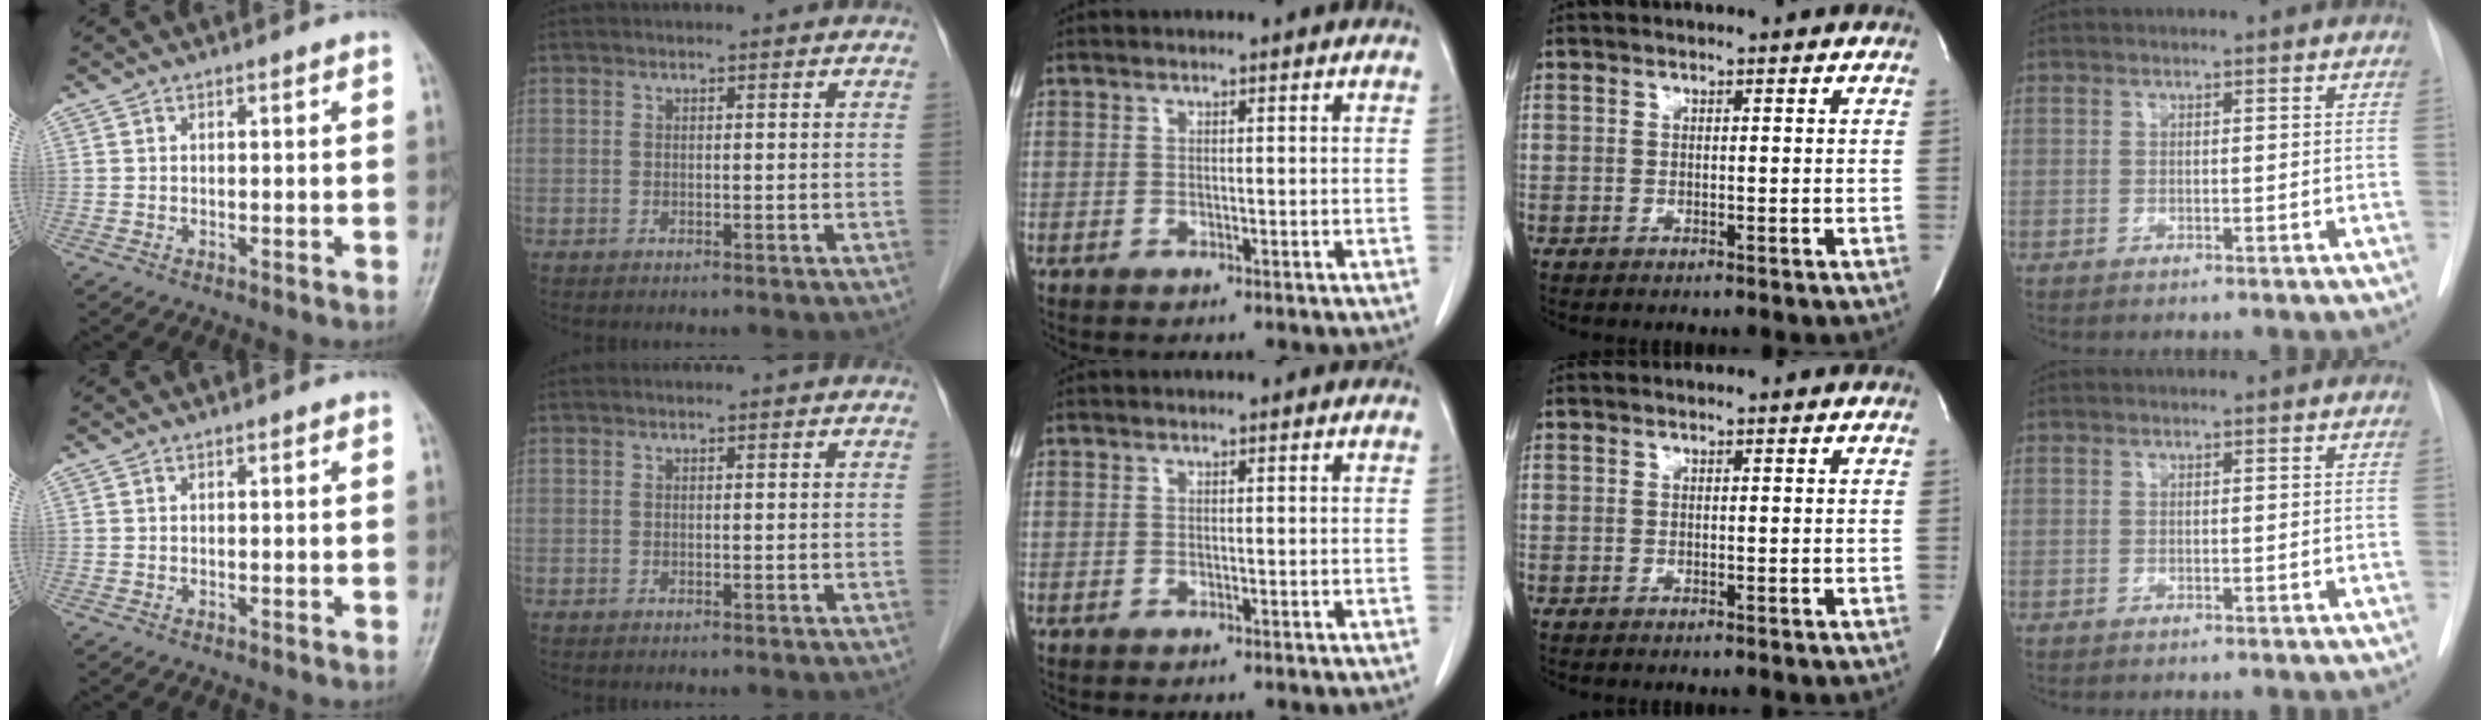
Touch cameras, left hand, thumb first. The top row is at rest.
{}